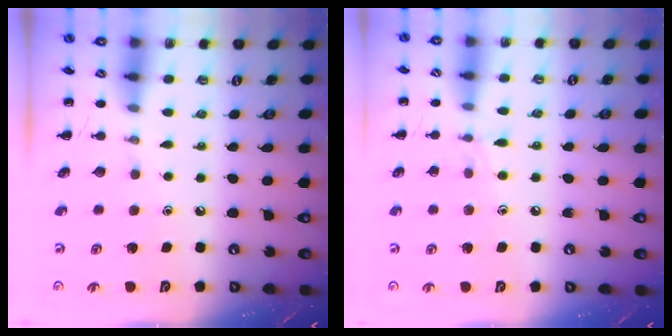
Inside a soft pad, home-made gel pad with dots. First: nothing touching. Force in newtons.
{"total": 6.4, "press": 5.9, "slide": 2.3}